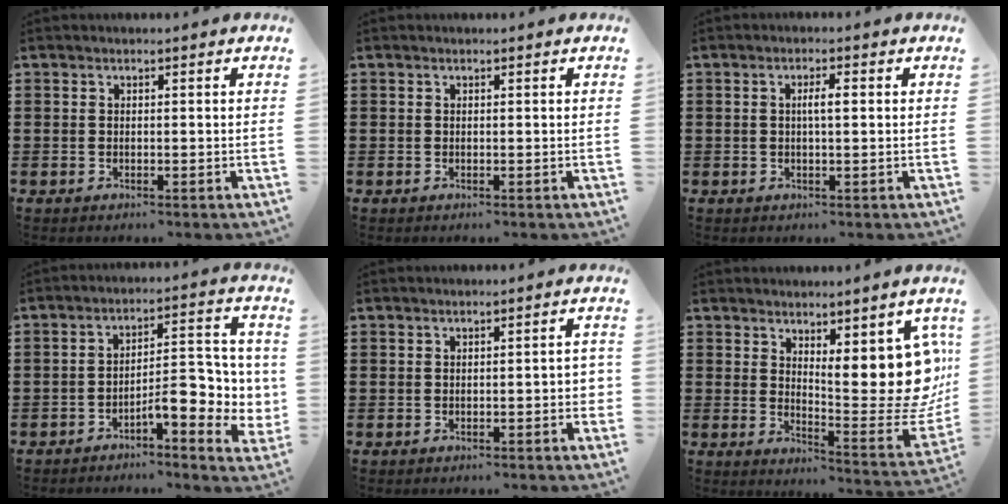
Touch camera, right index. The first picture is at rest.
{"total": 0.0}
{"total": 2.3, "force": [0.2, 0.5, 2.3], "torque": [-0.043, 0.002, 0.001]}
{"total": 8.4, "force": [-2.8, 3.2, 7.3], "torque": [-0.089, -0.012, -0.052]}
{"total": 2.2, "force": [-0.6, 0.7, 2.1], "torque": [-0.034, 0.002, -0.009]}
{"total": 12.5, "force": [4.6, 5.7, 10.1], "torque": [-0.110, -0.047, 0.086]}